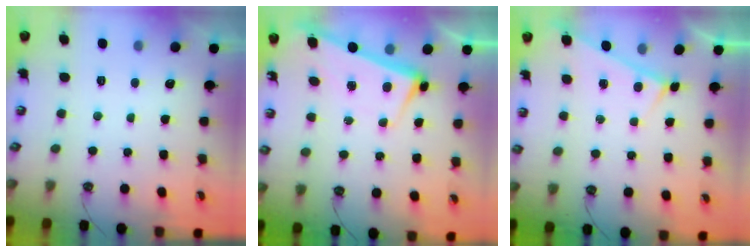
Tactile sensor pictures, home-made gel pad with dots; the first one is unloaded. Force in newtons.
{"total": 2.6, "press": 2.4, "slide": 0.9}
{"total": 2.8, "press": 2.8, "slide": 0.1}